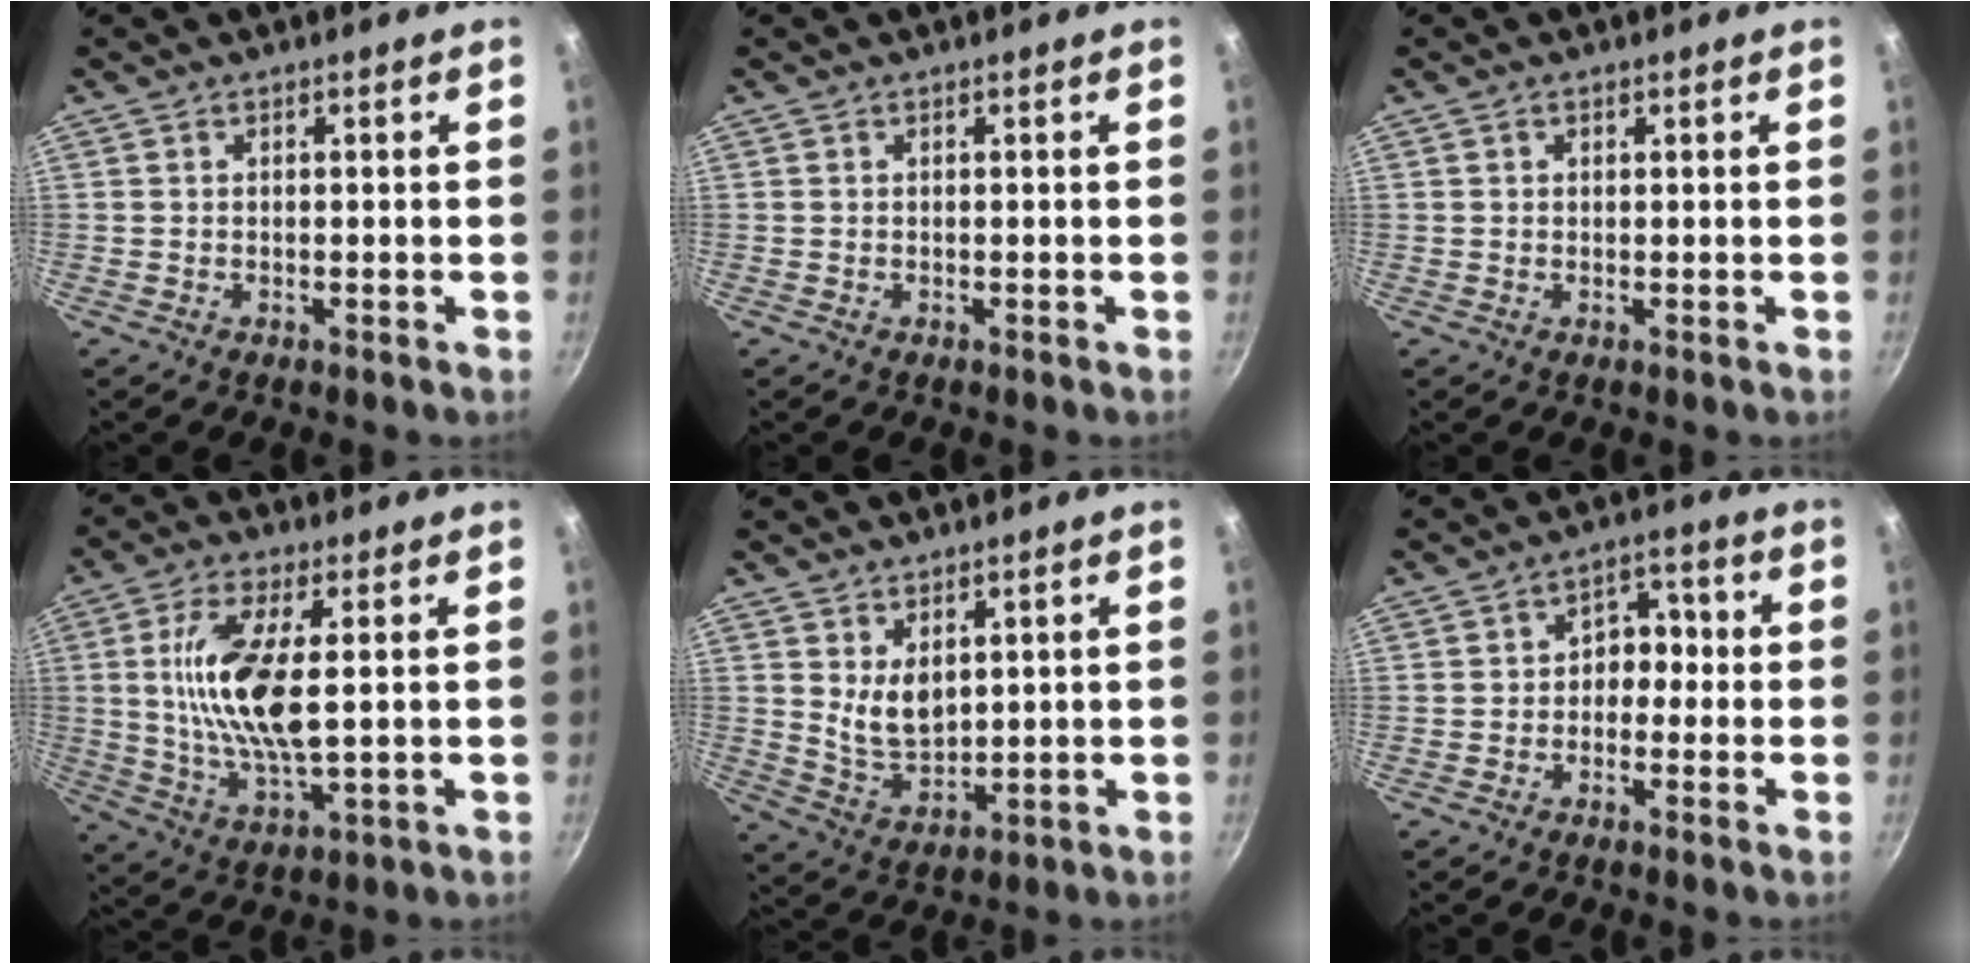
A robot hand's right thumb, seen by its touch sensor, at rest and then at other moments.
{"total": 0.0}
{"total": 0.9, "force": [0.4, 0.7, 0.3], "torque": [-0.003, 0.003, 0.006]}
{"total": 14.0, "force": [1.9, 5.0, 13.0], "torque": [-0.255, -0.008, 0.036]}
{"total": 6.5, "force": [2.5, 3.9, 4.6], "torque": [-0.068, -0.028, 0.059]}
{"total": 5.2, "force": [-0.6, 4.1, 3.2], "torque": [0.004, 0.022, -0.022]}